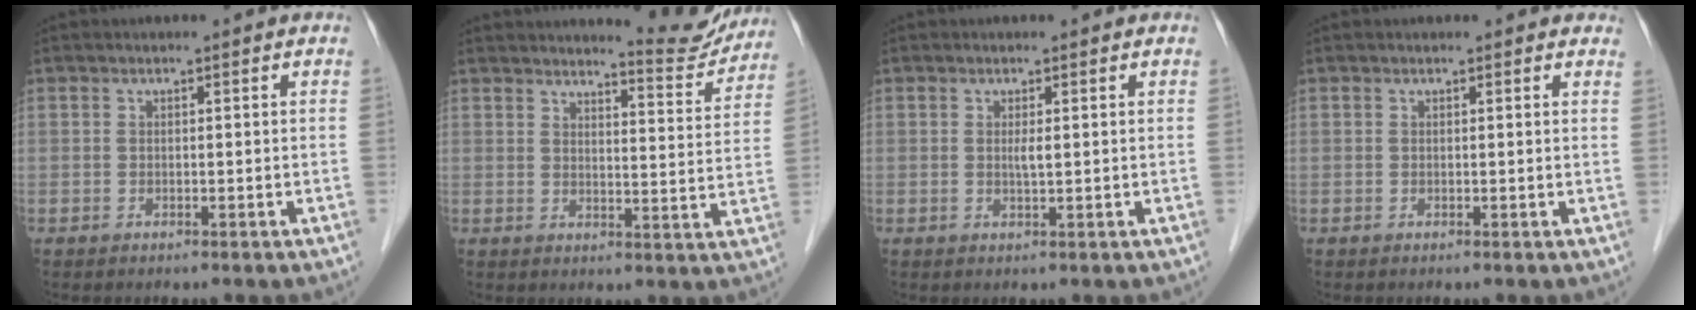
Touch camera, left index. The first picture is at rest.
{"total": 8.1, "force": [8.1, 0.3, 0.8], "torque": [-0.010, -0.032, 0.095]}
{"total": 1.2, "force": [0.3, 0.0, 1.1], "torque": [-0.026, -0.002, 0.006]}
{"total": 3.0, "force": [2.7, 0.9, 1.0], "torque": [-0.010, 0.011, 0.018]}